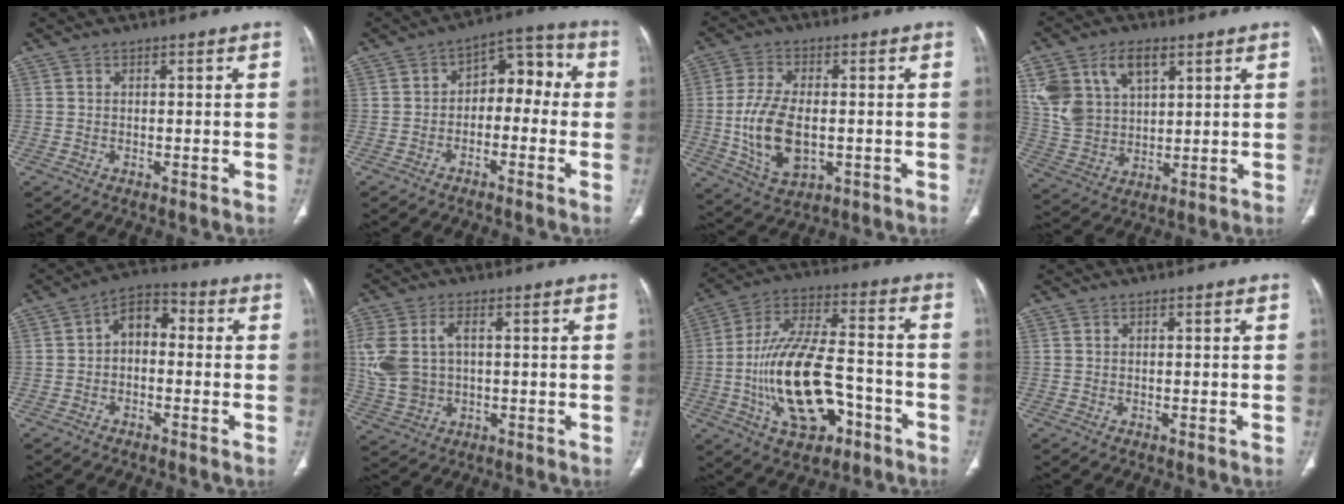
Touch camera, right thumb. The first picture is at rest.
{"total": 8.6, "force": [-1.1, 5.8, 6.2], "torque": [-0.047, 0.049, -0.030]}
{"total": 12.4, "force": [-1.5, 6.9, 10.1], "torque": [-0.195, -0.003, -0.018]}
{"total": 13.6, "force": [6.0, 8.6, 8.6], "torque": [-0.155, -0.011, 0.129]}
{"total": 6.7, "force": [-0.2, 4.5, 4.9], "torque": [-0.060, 0.030, -0.019]}
{"total": 10.1, "force": [1.2, 6.5, 7.7], "torque": [-0.182, 0.009, 0.035]}
{"total": 20.5, "force": [-6.2, 10.4, 16.6], "torque": [-0.296, 0.039, -0.098]}
{"total": 0.0}